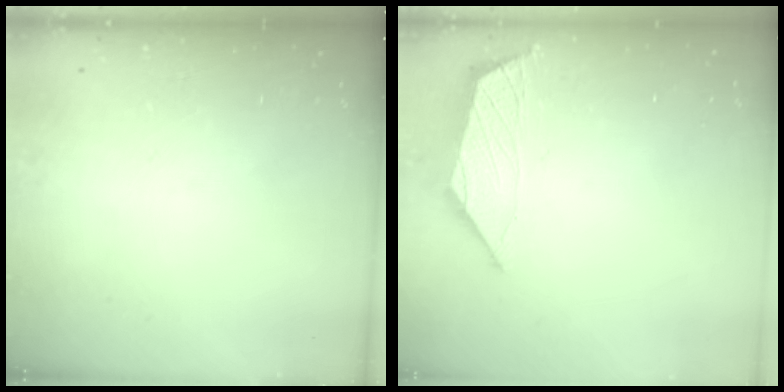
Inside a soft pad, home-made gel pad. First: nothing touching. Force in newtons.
{"total": 2.0, "press": 1.9, "slide": 0.7}